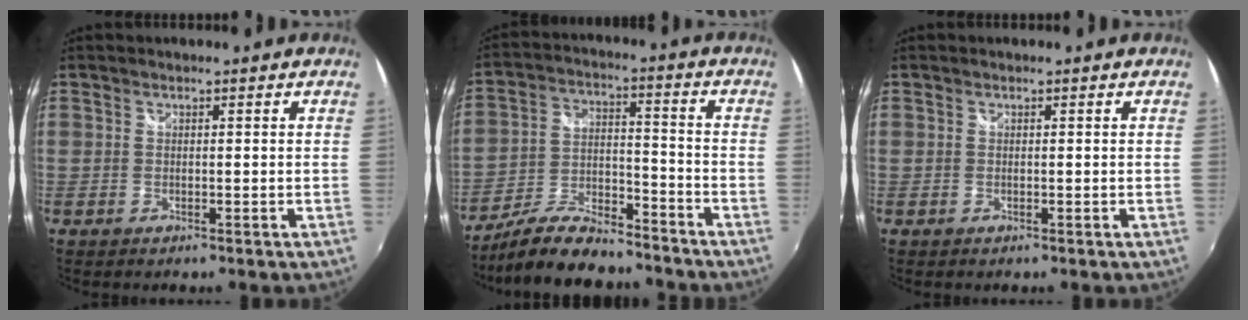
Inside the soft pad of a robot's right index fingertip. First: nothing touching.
{"total": 14.9, "force": [-12.6, 4.1, 6.7], "torque": [-0.141, -0.001, -0.214]}
{"total": 0.0}